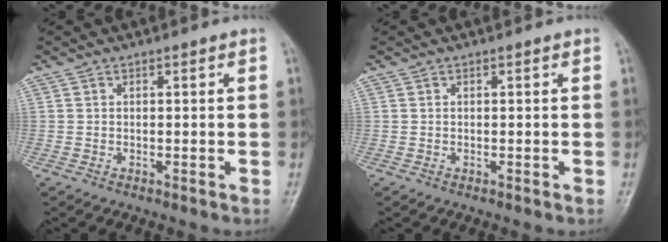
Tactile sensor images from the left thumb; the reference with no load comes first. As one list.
[{"total": 0.0}]